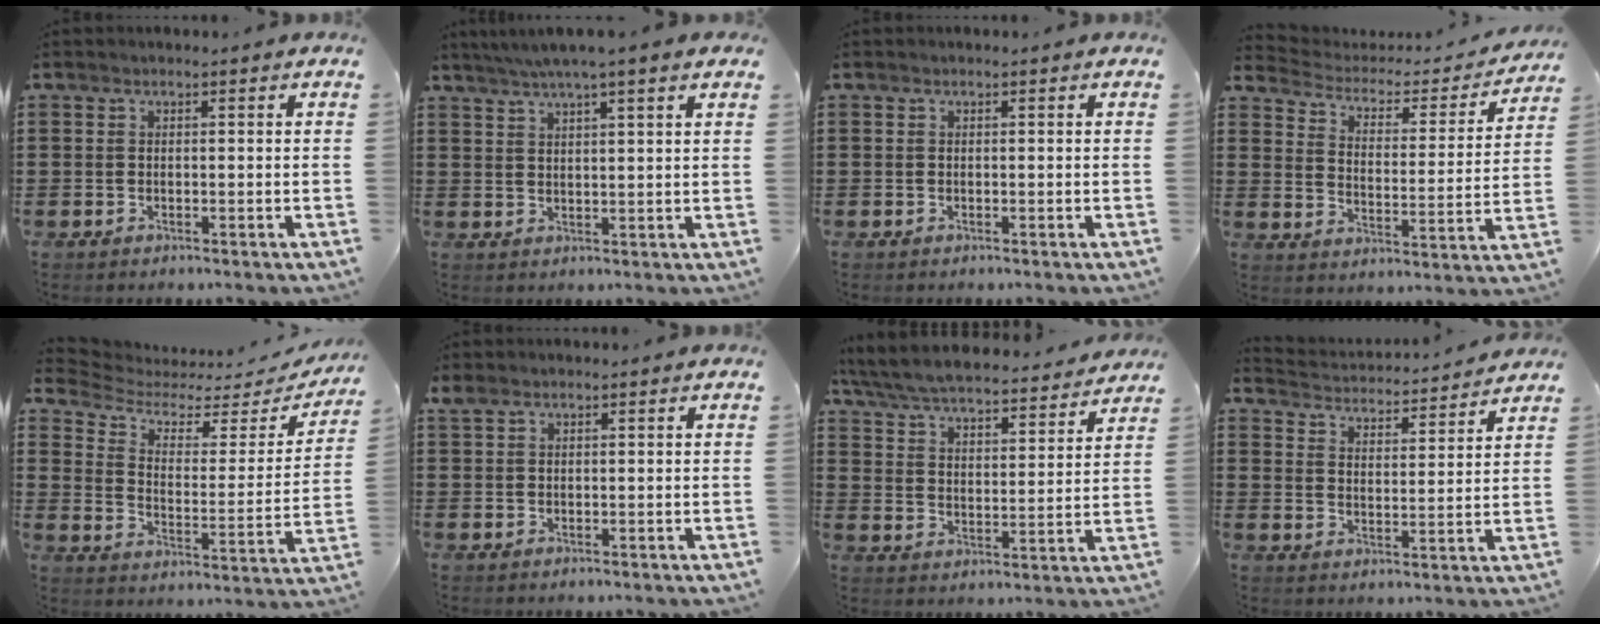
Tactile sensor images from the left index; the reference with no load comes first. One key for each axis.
{"total": 4.1, "fx": 3.2, "fy": -0.4, "fz": 2.5, "tx": -0.057, "ty": -0.005, "tz": 0.055}
{"total": 0.0}
{"total": 2.7, "fx": 2.2, "fy": 1.2, "fz": 0.9, "tx": -0.037, "ty": -0.017, "tz": 0.030}
{"total": 4.3, "fx": 3.5, "fy": 1.9, "fz": 1.7, "tx": -0.061, "ty": -0.024, "tz": 0.055}
{"total": 0.9, "fx": 0.7, "fy": 0.5, "fz": 0.5, "tx": -0.013, "ty": 0.003, "tz": 0.013}
{"total": 6.0, "fx": 5.8, "fy": 0.2, "fz": 1.5, "tx": -0.057, "ty": -0.039, "tz": 0.096}
{"total": 3.4, "fx": 3.4, "fy": 0.0, "fz": -0.1, "tx": -0.021, "ty": -0.032, "tz": 0.053}